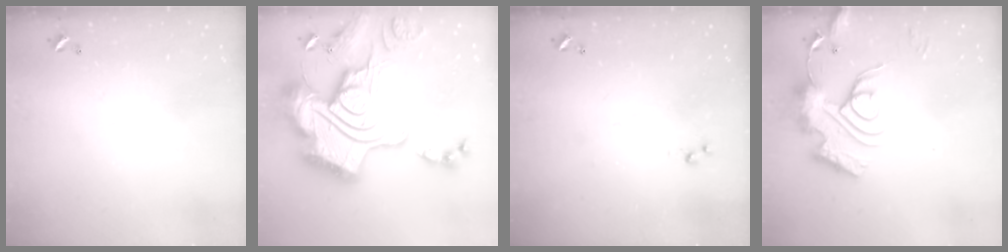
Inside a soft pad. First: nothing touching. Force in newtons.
{"total": 4.8, "press": 4.1, "slide": 2.6}
{"total": 3.0, "press": 3.0, "slide": 0.4}
{"total": 18.0, "press": 18.0, "slide": 1.7}